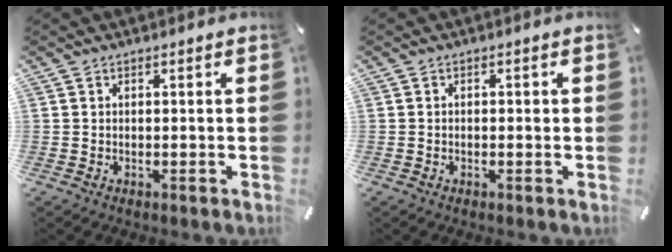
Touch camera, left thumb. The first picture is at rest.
{"total": 0.9, "force": [-0.4, 0.6, 0.6], "torque": [-0.014, 0.002, -0.008]}